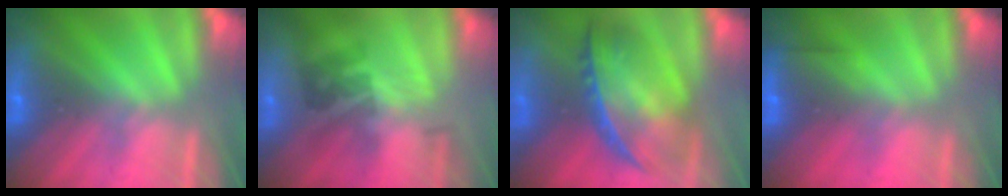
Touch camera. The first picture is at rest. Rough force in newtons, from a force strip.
{"total": 2.2}
{"total": 9.1}
{"total": 2.6}